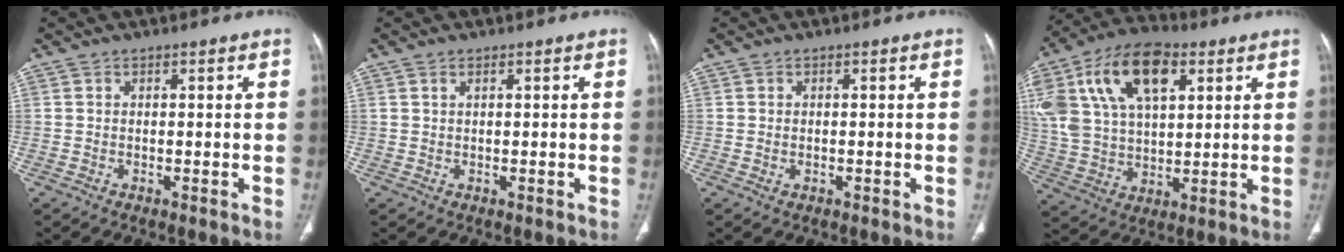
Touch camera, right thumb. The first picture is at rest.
{"total": 0.7, "force": [0.5, 0.2, 0.5], "torque": [-0.012, 0.003, 0.012]}
{"total": 0.8, "force": [-0.2, 0.5, 0.5], "torque": [-0.015, 0.004, 0.002]}
{"total": 22.0, "force": [8.6, 12.6, 15.8], "torque": [-0.309, 0.006, 0.155]}